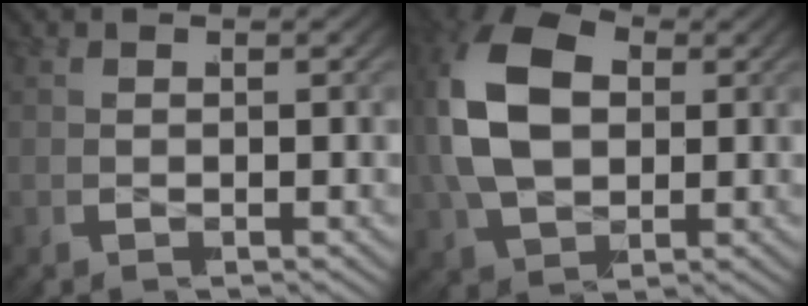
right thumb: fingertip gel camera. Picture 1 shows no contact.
{"total": 11.7, "force": [1.3, 8.1, 8.3], "torque": [-0.203, -0.017, 0.033]}